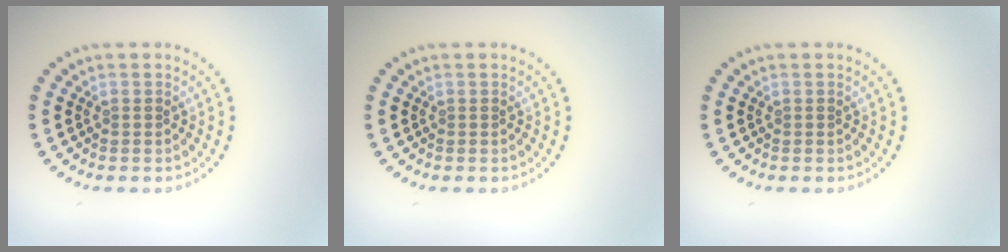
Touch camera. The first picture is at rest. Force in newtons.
{"total": 0.0}
{"total": 0.0}